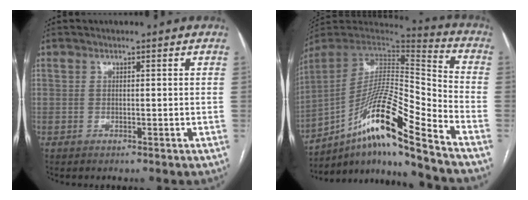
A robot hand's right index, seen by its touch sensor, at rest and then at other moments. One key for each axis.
{"total": 18.7, "fx": -12.2, "fy": 0.2, "fz": 14.3, "tx": -0.267, "ty": 0.006, "tz": -0.217}